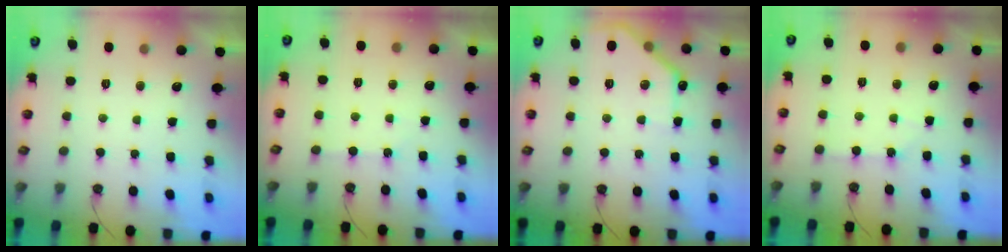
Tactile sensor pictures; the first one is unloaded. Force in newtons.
{"total": 2.4, "press": 2.4, "slide": 0.4}
{"total": 11.2, "press": 11.1, "slide": 0.7}
{"total": 3.3, "press": 3.3, "slide": 0.6}